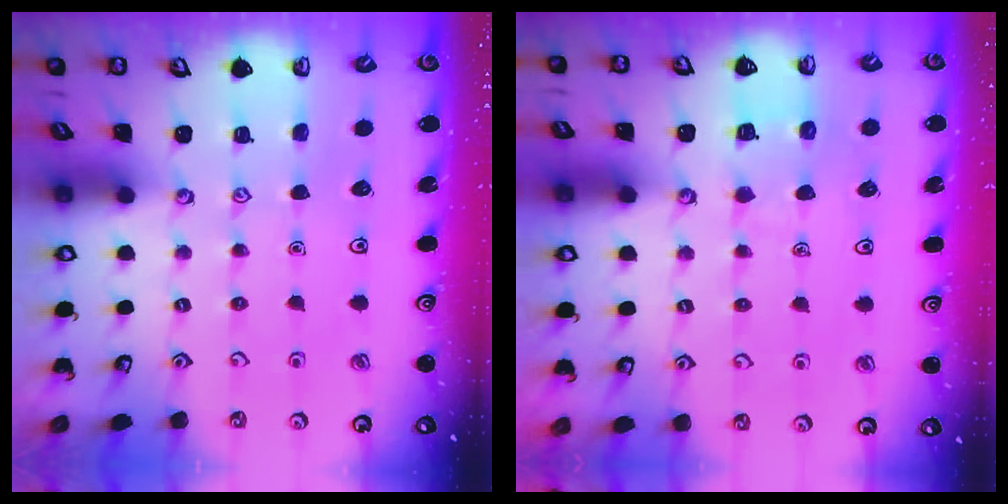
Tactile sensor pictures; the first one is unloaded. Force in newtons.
{"total": 4.8, "press": 4.7, "slide": 0.5}